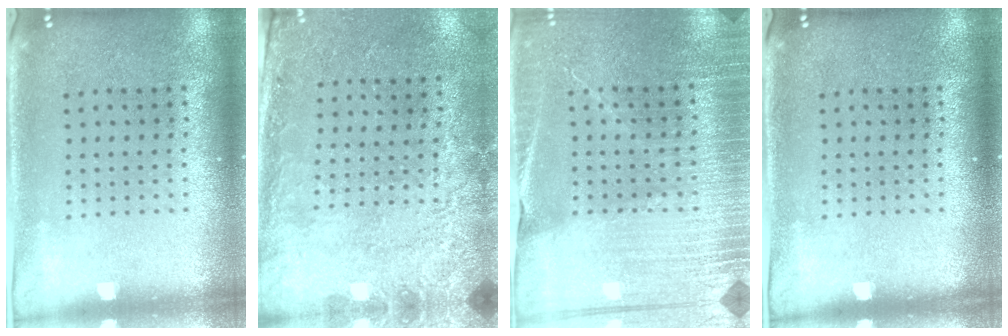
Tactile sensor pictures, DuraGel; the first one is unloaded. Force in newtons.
{"total": 2.8, "press": 1.9, "slide": 2.0}
{"total": 3.3, "press": 3.2, "slide": 0.6}
{"total": 0.0}